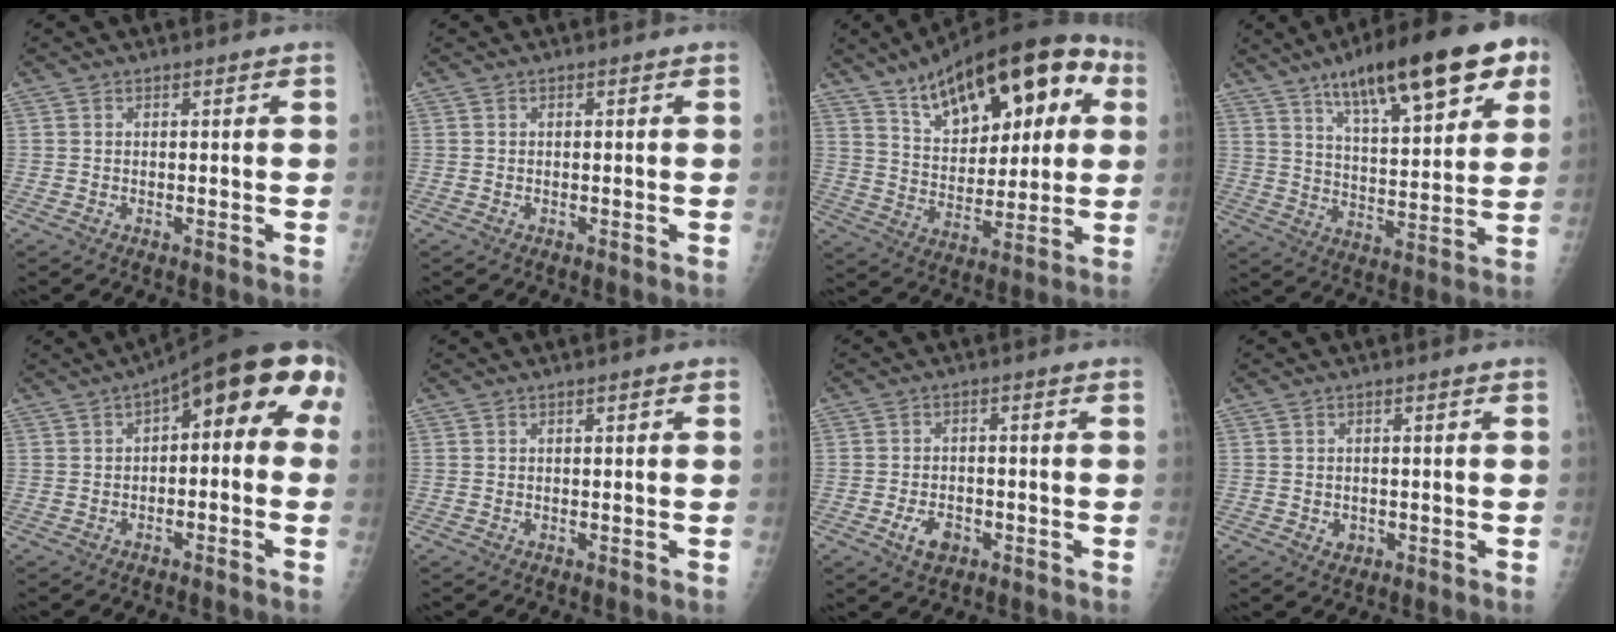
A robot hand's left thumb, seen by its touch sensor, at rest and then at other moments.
{"total": 0.0}
{"total": 25.5, "force": [11.0, 12.0, 19.6], "torque": [-0.262, -0.001, 0.175]}
{"total": 22.3, "force": [12.4, 6.4, 17.3], "torque": [-0.231, -0.028, 0.194]}
{"total": 12.6, "force": [2.4, 5.4, 11.1], "torque": [-0.114, 0.046, 0.019]}
{"total": 0.8, "force": [0.3, 0.2, 0.7], "torque": [-0.013, 0.002, 0.003]}
{"total": 4.6, "force": [-2.2, 2.9, 2.9], "torque": [-0.044, 0.012, -0.034]}
{"total": 2.0, "force": [-0.5, 1.7, 0.9], "torque": [-0.004, 0.003, -0.003]}